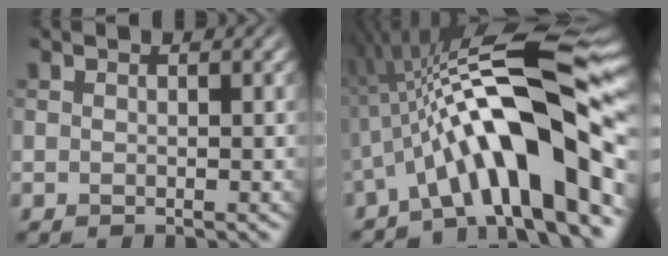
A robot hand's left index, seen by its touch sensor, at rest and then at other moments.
{"total": 13.7, "force": [-3.6, 3.2, 12.9], "torque": [-0.194, 0.026, -0.062]}